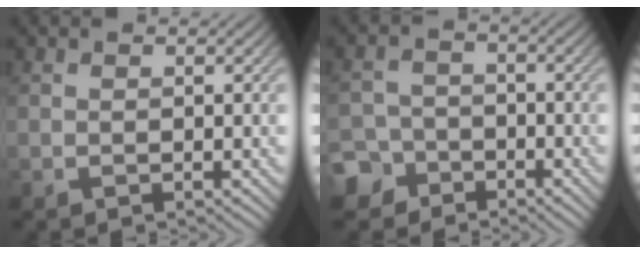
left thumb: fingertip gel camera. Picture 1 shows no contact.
{"total": 5.5, "force": [-3.8, 3.8, 1.1], "torque": [-0.015, -0.004, -0.082]}